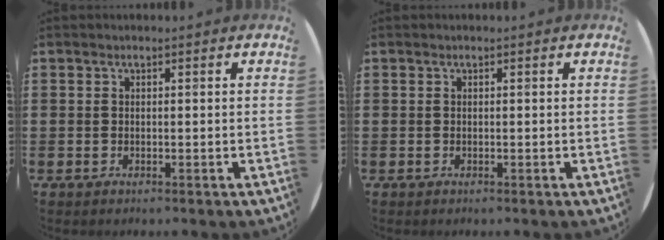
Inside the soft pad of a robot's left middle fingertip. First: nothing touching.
{"total": 0.0}